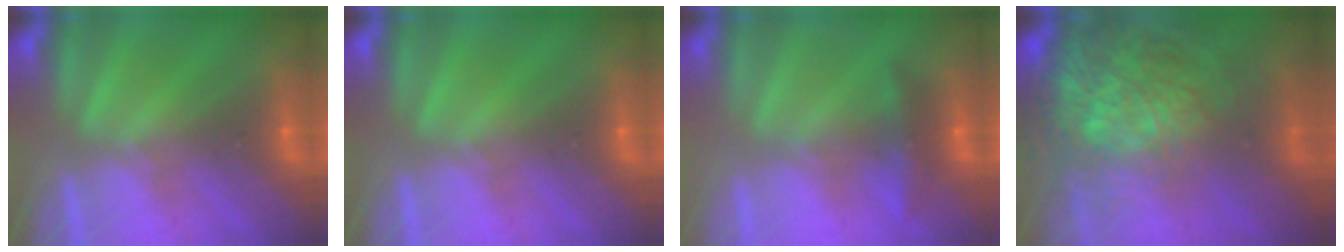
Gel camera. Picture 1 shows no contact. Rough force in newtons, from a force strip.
{"total": 0.0}
{"total": 4.3}
{"total": 10.0}